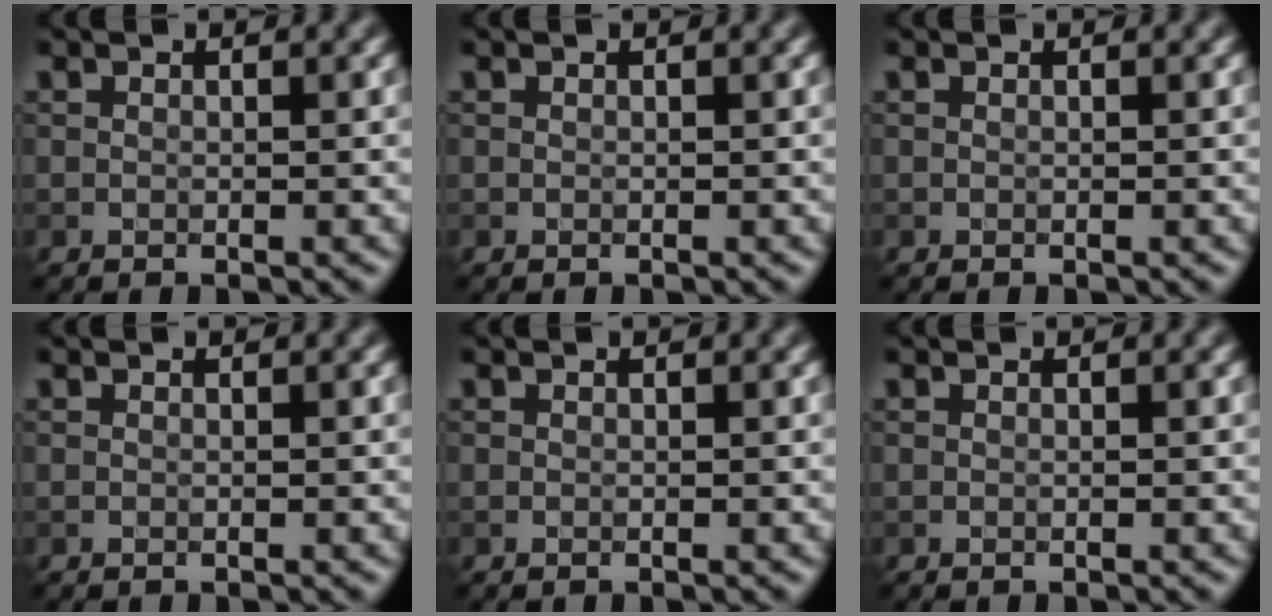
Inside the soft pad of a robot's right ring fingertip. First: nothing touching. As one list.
[{"total": 0.0}, {"total": 0.0}, {"total": 0.0}, {"total": 0.0}, {"total": 0.0}]